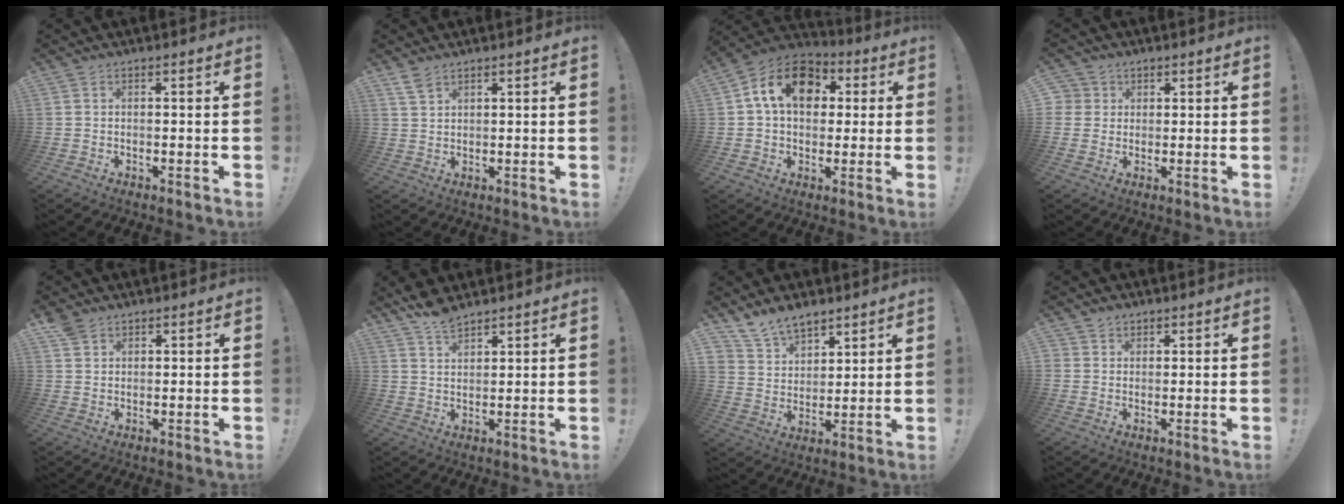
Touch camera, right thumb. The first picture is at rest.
{"total": 3.6, "force": [2.7, 1.7, 1.6], "torque": [-0.025, -0.015, 0.051]}
{"total": 15.9, "force": [4.7, 11.2, 10.3], "torque": [-0.161, 0.009, 0.088]}
{"total": 4.0, "force": [1.5, 3.7, 0.5], "torque": [-0.014, -0.005, 0.029]}
{"total": 3.5, "force": [2.6, 2.0, 1.2], "torque": [-0.013, -0.015, 0.049]}
{"total": 5.9, "force": [5.2, 1.7, 2.2], "torque": [-0.043, -0.030, 0.097]}
{"total": 10.2, "force": [8.5, 5.2, 2.2], "torque": [-0.053, -0.058, 0.170]}
{"total": 2.6, "force": [1.7, 2.0, 0.2], "torque": [-0.001, -0.008, 0.030]}